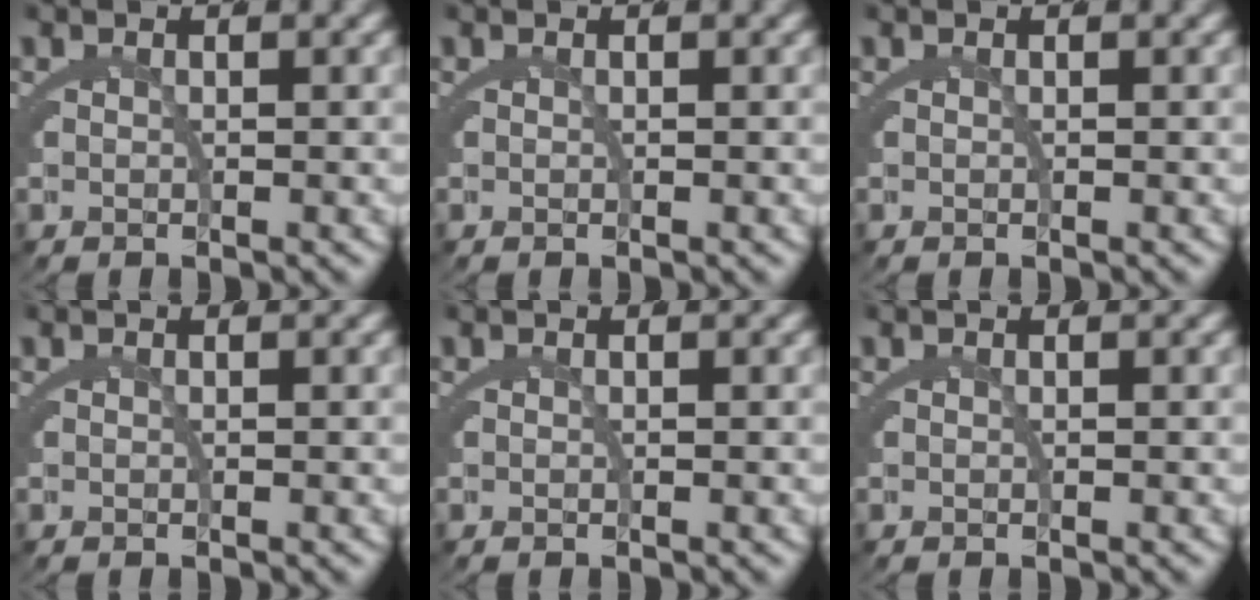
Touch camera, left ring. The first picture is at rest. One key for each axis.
{"total": 0.0}
{"total": 0.0}
{"total": 0.0}
{"total": 0.0}
{"total": 0.0}